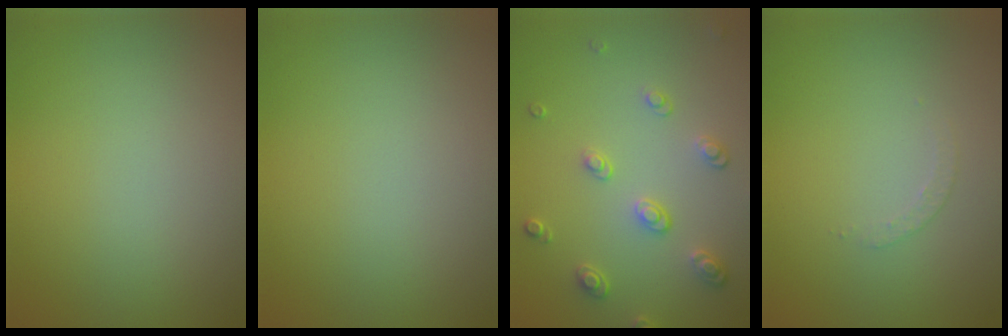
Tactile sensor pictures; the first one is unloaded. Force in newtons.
{"total": 0.0}
{"total": 2.6, "press": 2.5, "slide": 0.8}
{"total": 1.1, "press": 1.1, "slide": 0.3}